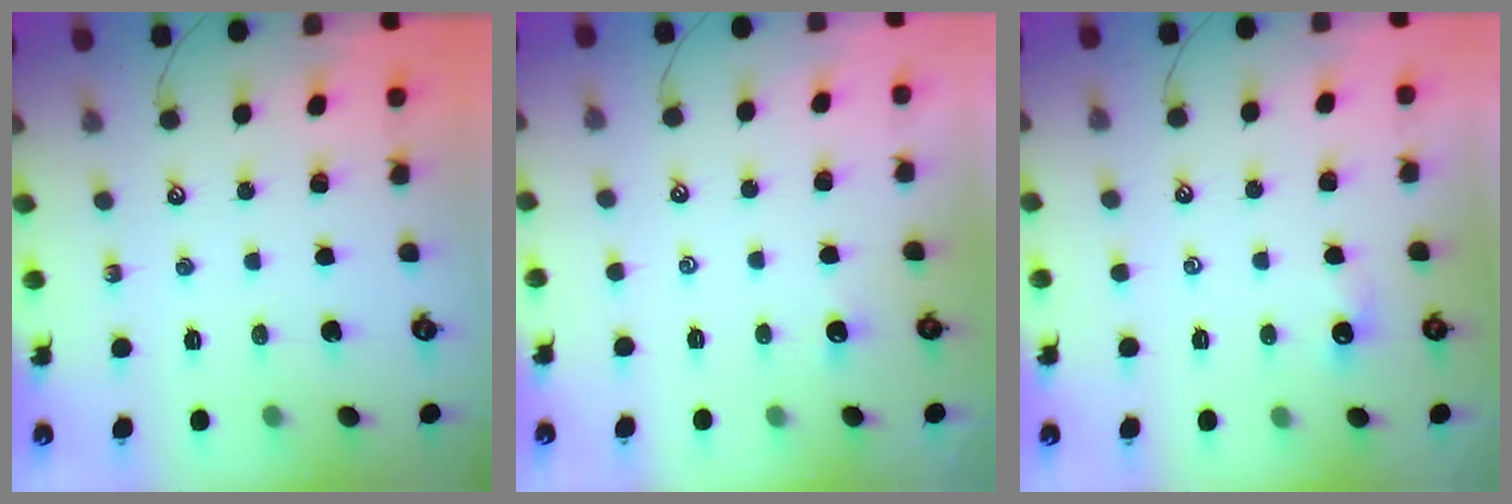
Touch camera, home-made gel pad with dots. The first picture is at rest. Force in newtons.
{"total": 2.1, "press": 2.1, "slide": 0.3}
{"total": 0.7, "press": 0.5, "slide": 0.5}